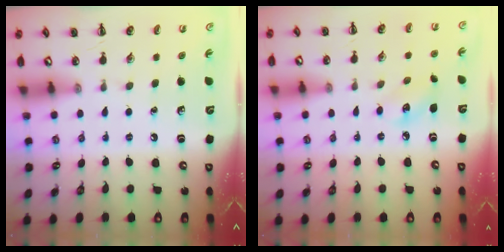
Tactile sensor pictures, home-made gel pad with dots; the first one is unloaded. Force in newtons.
{"total": 6.1, "press": 6.0, "slide": 1.4}